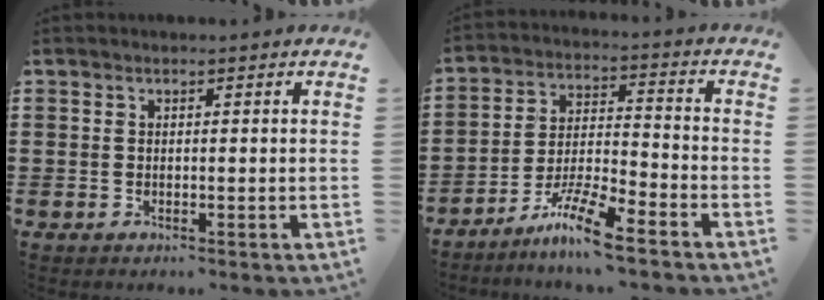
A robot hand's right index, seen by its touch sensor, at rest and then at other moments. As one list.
[{"total": 9.1, "force": [-7.3, 0.9, 5.4], "torque": [-0.113, 0.004, -0.141]}]